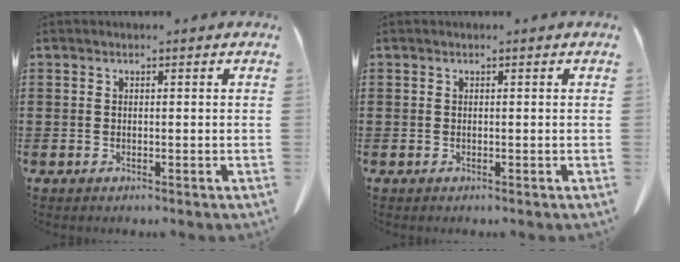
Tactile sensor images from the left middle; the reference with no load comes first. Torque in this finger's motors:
{"motor_torque": [0.18, -0.19, 0.00, 0.01]}